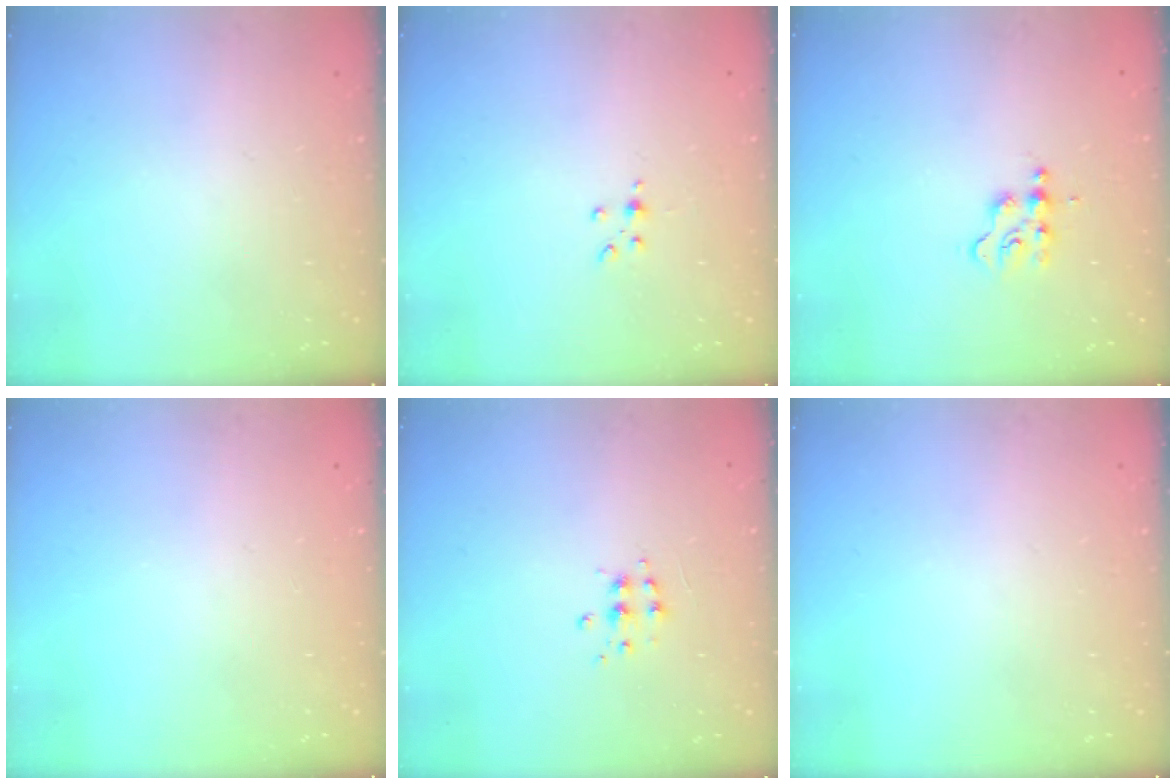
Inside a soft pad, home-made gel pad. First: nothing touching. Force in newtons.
{"total": 2.0, "press": 1.9, "slide": 0.5}
{"total": 2.9, "press": 2.9, "slide": 0.4}
{"total": 0.0}
{"total": 4.9, "press": 4.9, "slide": 0.6}
{"total": 0.0}